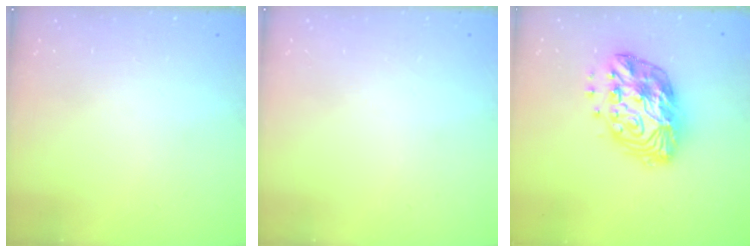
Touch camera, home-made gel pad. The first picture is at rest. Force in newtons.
{"total": 0.0}
{"total": 15.1, "press": 15.1, "slide": 0.7}